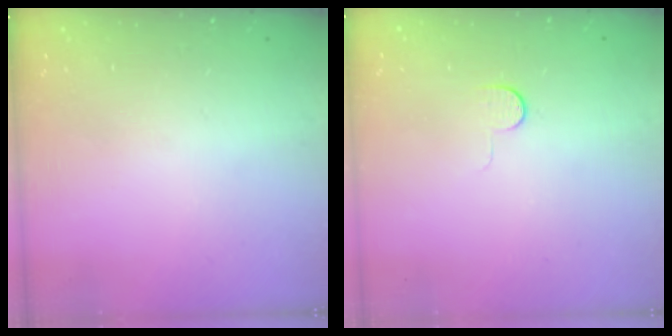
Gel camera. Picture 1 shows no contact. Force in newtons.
{"total": 5.0, "press": 5.0, "slide": 0.5}